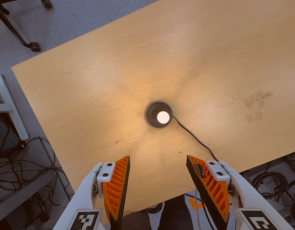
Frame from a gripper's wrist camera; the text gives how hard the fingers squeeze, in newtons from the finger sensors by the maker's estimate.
{"total": 0.0}